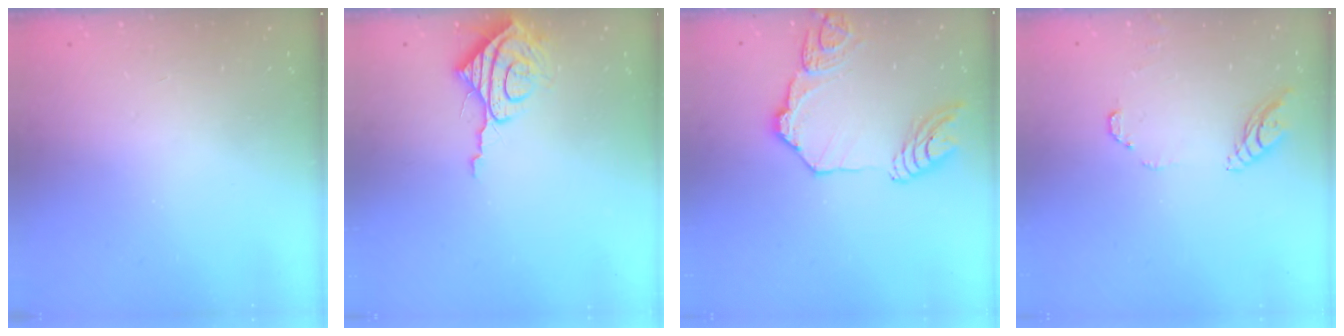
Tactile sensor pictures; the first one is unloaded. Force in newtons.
{"total": 8.5, "press": 8.5, "slide": 0.3}
{"total": 15.3, "press": 15.3, "slide": 1.5}
{"total": 8.9, "press": 8.9, "slide": 0.9}